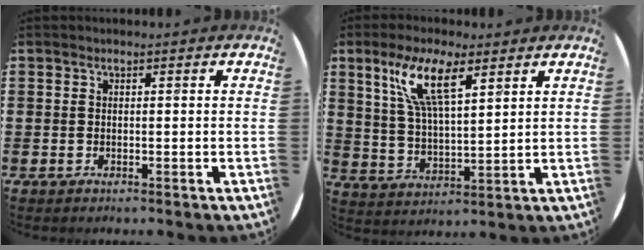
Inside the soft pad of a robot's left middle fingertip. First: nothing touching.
{"total": 8.8, "force": [5.6, 2.2, 6.4], "torque": [-0.142, -0.004, 0.098]}